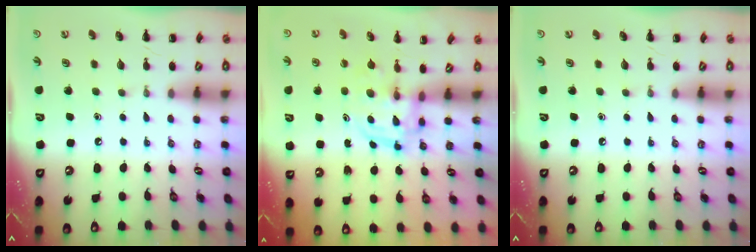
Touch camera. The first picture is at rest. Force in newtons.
{"total": 2.7, "press": 2.7, "slide": 0.3}
{"total": 0.0}